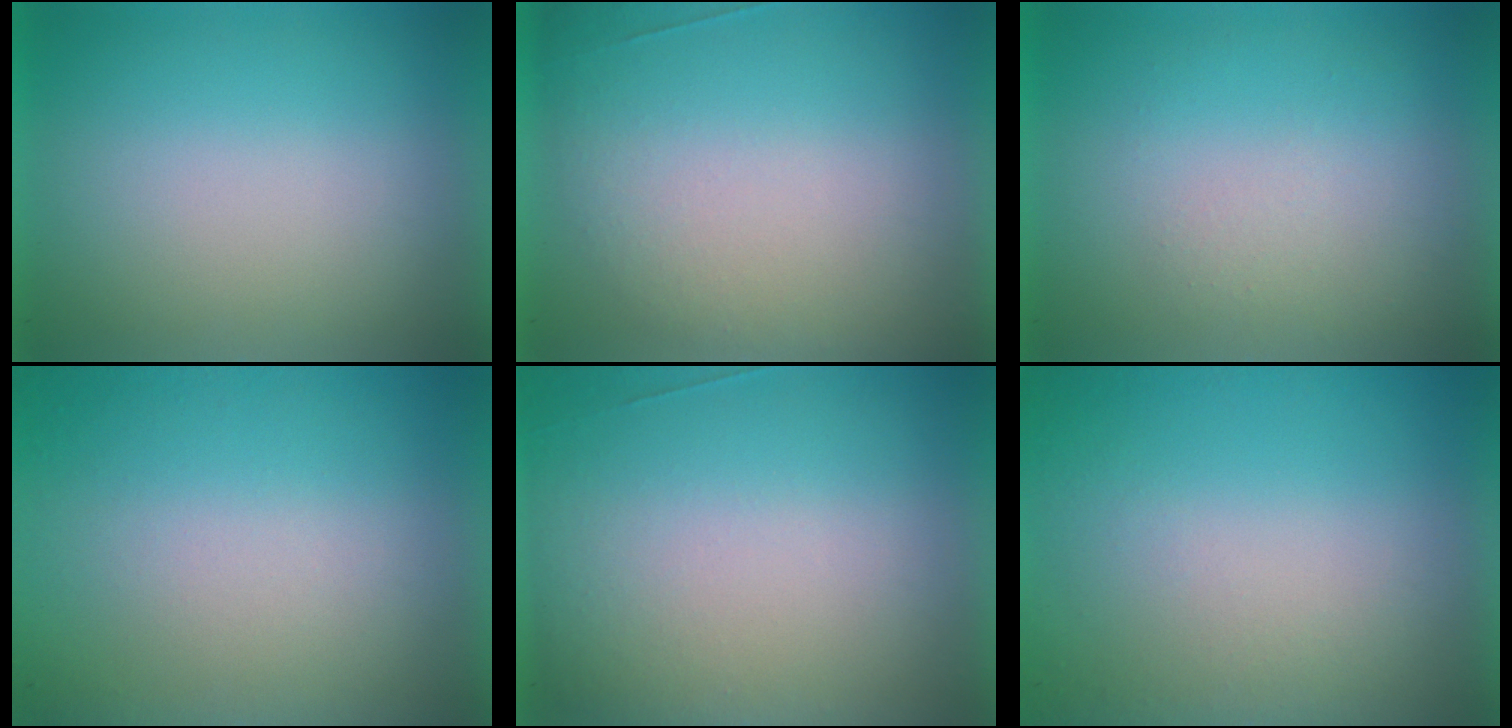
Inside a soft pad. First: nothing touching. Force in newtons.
{"total": 2.6}
{"total": 1.1}
{"total": 5.9}
{"total": 1.7}
{"total": 5.1}